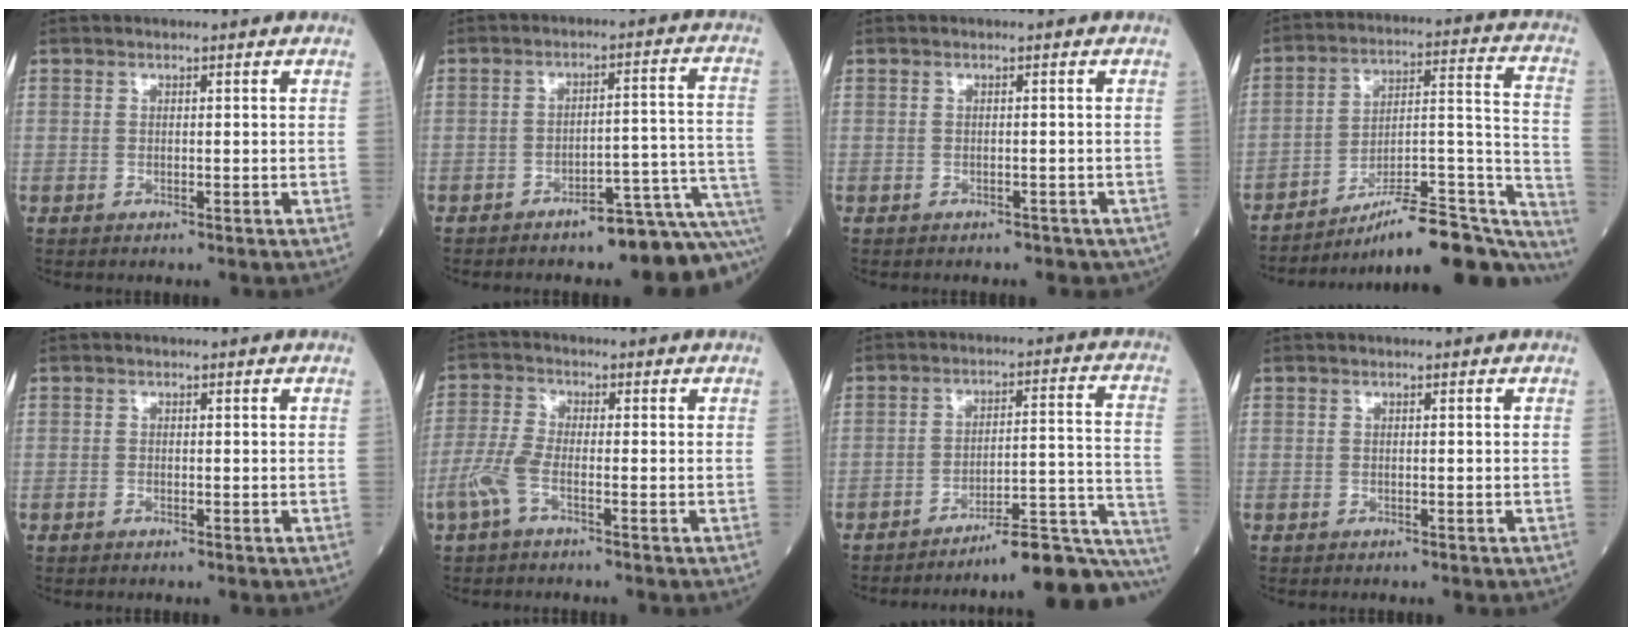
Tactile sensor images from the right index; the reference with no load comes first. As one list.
[{"total": 12.1, "force": [-10.2, 1.2, 6.4], "torque": [-0.022, 0.049, -0.131]}, {"total": 4.8, "force": [-3.9, 2.4, 1.5], "torque": [-0.014, 0.003, -0.036]}, {"total": 23.6, "force": [-19.5, 4.1, 12.8], "torque": [-0.099, 0.040, -0.280]}, {"total": 0.0}, {"total": 4.1, "force": [-2.0, 0.7, 3.5], "torque": [-0.094, 0.000, -0.048]}, {"total": 17.8, "force": [-16.4, -1.0, 6.8], "torque": [-0.023, 0.034, -0.221]}, {"total": 0.0}]